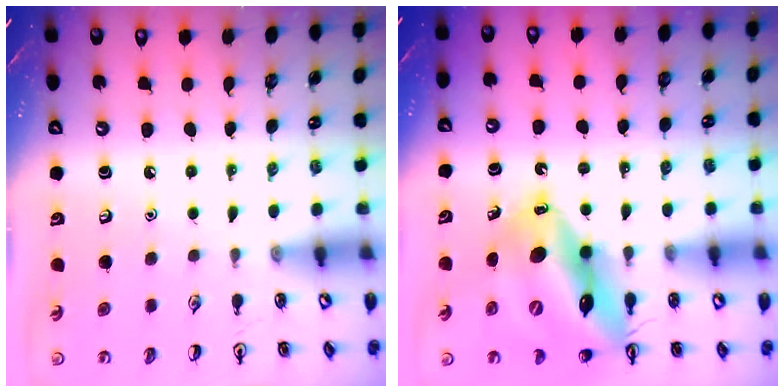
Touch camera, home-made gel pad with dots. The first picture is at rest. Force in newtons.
{"total": 18.2, "press": 17.4, "slide": 5.3}